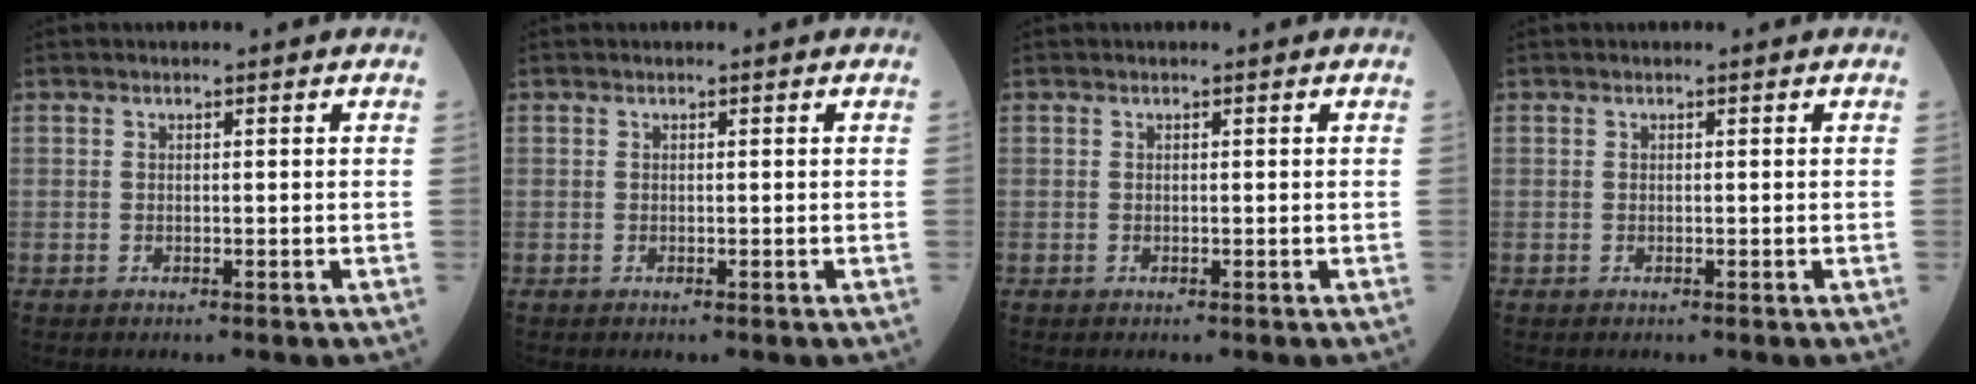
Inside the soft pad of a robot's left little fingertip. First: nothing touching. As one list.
[{"total": 0.0}, {"total": 0.0}, {"total": 0.0}]